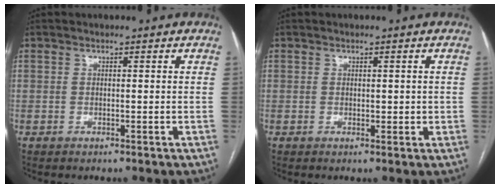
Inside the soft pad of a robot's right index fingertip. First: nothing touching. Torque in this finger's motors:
{"motor_torque": [-0.70, 0.96, 0.01, 0.02]}